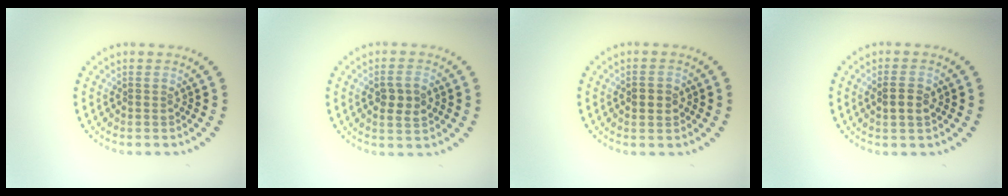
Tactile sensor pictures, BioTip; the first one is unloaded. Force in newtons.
{"total": 2.5, "press": 2.4, "slide": 0.4}
{"total": 2.1, "press": 2.1, "slide": 0.1}
{"total": 2.0, "press": 2.0, "slide": 0.4}